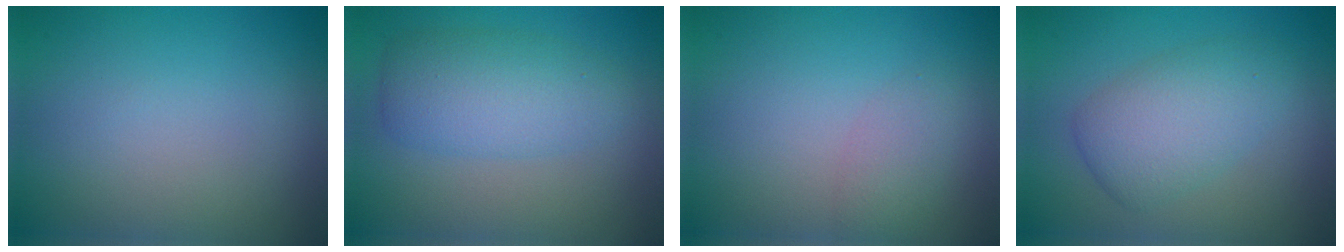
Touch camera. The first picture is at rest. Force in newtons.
{"total": 4.3, "press": 4.3, "slide": 0.1}
{"total": 1.7, "press": 1.7, "slide": 0.0}
{"total": 4.6, "press": 4.6, "slide": 0.1}